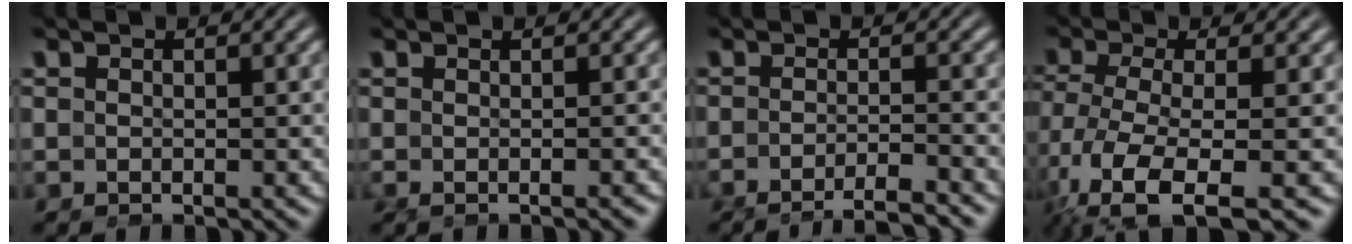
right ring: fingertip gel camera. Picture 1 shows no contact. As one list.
[{"total": 1.9, "force": [-1.4, -0.5, 1.1], "torque": [-0.015, 0.008, -0.019]}, {"total": 6.6, "force": [-6.4, 0.7, 1.6], "torque": [-0.010, -0.002, -0.109]}, {"total": 9.3, "force": [-6.2, 3.8, 5.8], "torque": [-0.142, -0.059, -0.071]}]